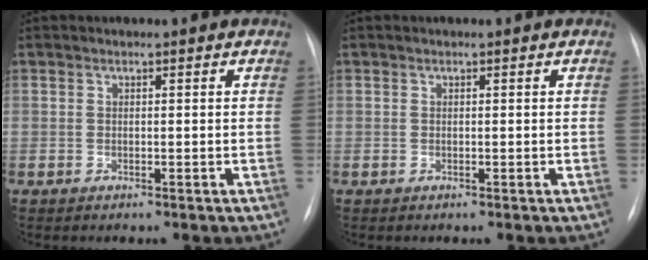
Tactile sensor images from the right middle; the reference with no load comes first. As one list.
[{"total": 0.0}]